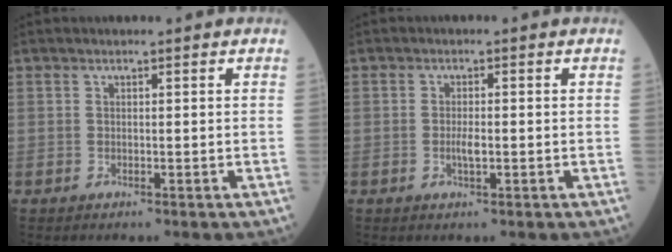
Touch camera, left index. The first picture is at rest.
{"total": 1.8, "force": [-0.6, 0.4, 1.7], "torque": [-0.034, -0.003, -0.010]}